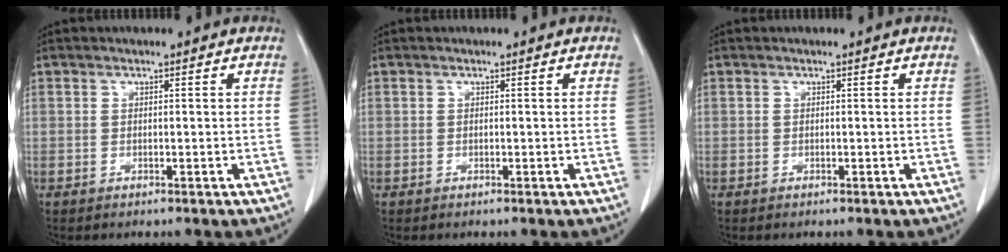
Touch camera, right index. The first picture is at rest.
{"total": 0.0}
{"total": 0.0}